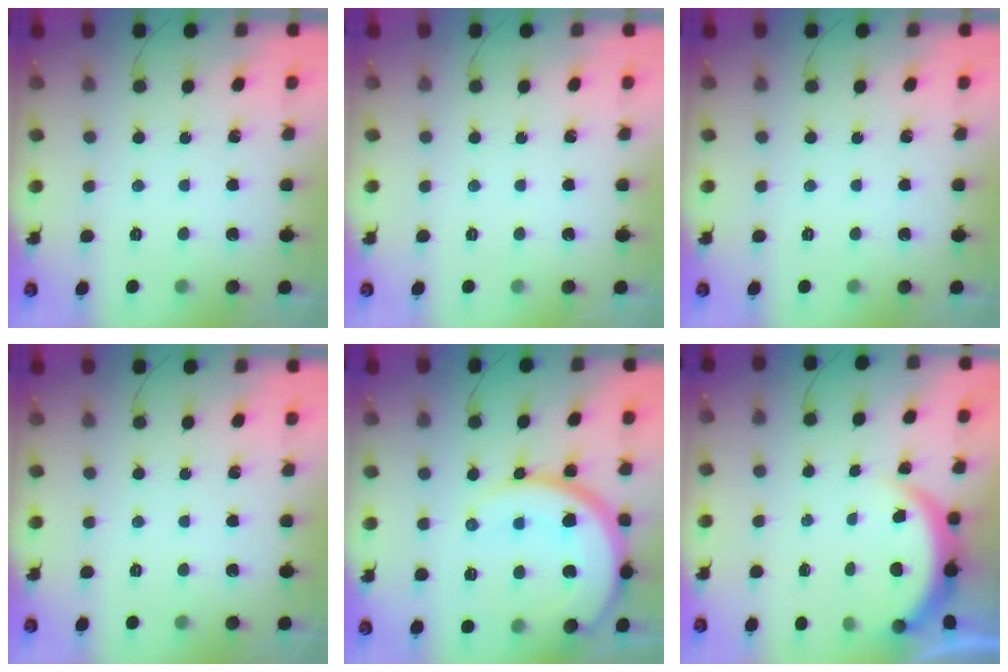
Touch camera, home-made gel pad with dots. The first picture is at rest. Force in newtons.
{"total": 0.0}
{"total": 0.0}
{"total": 0.0}
{"total": 18.7, "press": 18.6, "slide": 2.1}
{"total": 3.9, "press": 3.9, "slide": 0.2}